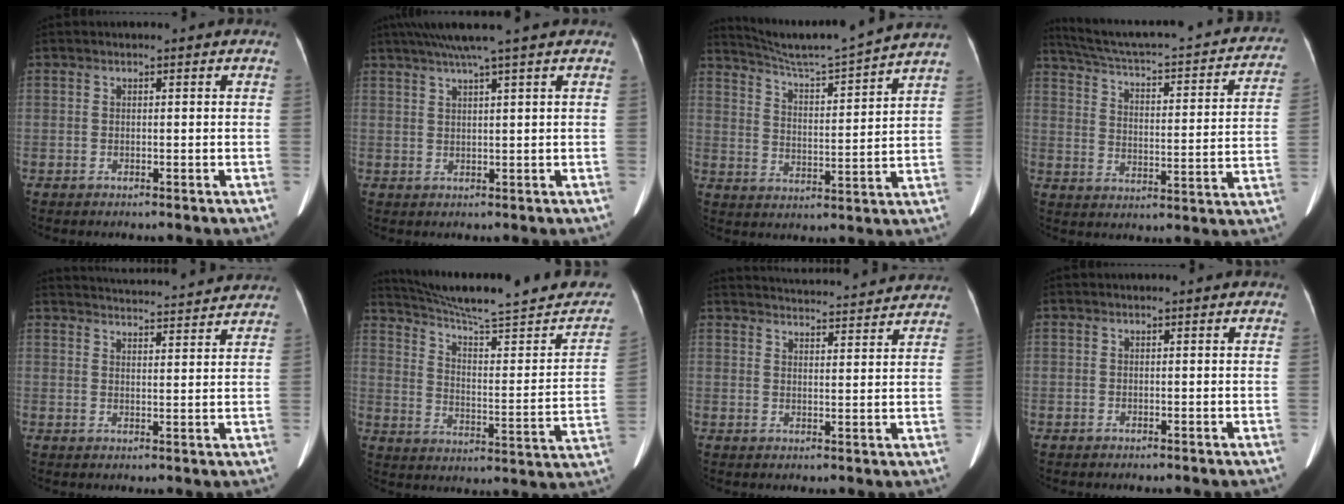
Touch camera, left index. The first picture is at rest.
{"total": 6.7, "force": [5.1, -1.5, 4.0], "torque": [-0.062, 0.021, 0.079]}
{"total": 14.9, "force": [13.8, -2.3, 5.1], "torque": [-0.100, -0.024, 0.203]}
{"total": 27.0, "force": [23.6, 3.9, 12.5], "torque": [-0.186, -0.026, 0.298]}
{"total": 18.3, "force": [17.5, 1.1, 5.0], "torque": [-0.079, 0.010, 0.228]}
{"total": 24.2, "force": [21.4, 1.7, 11.2], "torque": [-0.162, -0.039, 0.291]}
{"total": 18.6, "force": [17.9, 1.5, 4.9], "torque": [-0.075, 0.009, 0.231]}
{"total": 0.0}